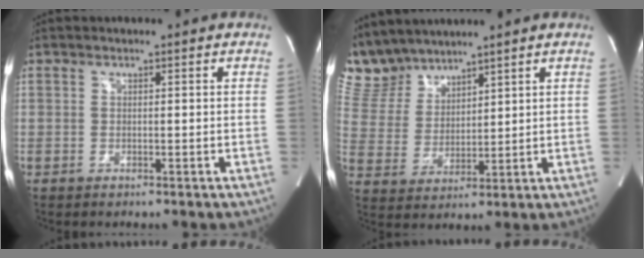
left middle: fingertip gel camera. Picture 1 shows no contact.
{"total": 8.7, "force": [8.3, 2.5, 0.9], "torque": [-0.040, 0.015, 0.187]}